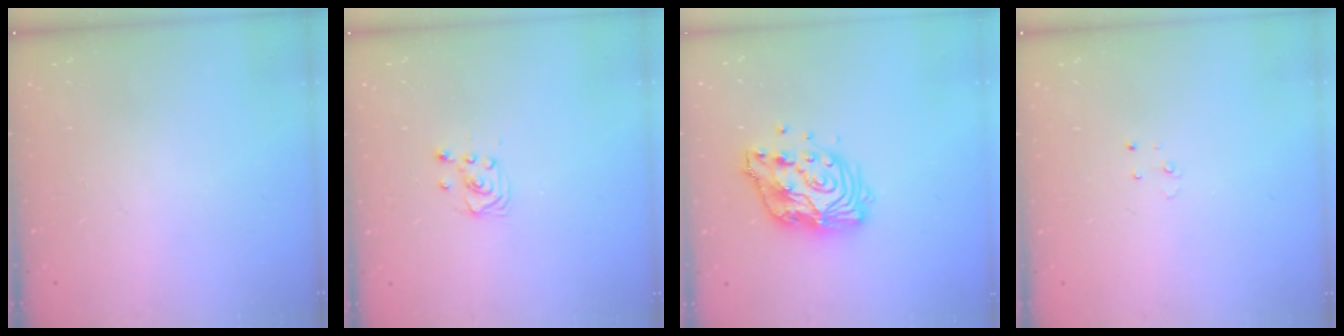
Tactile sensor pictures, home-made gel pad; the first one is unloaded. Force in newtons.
{"total": 2.9, "press": 2.9, "slide": 0.4}
{"total": 12.4, "press": 12.3, "slide": 1.1}
{"total": 2.3, "press": 2.3, "slide": 0.2}